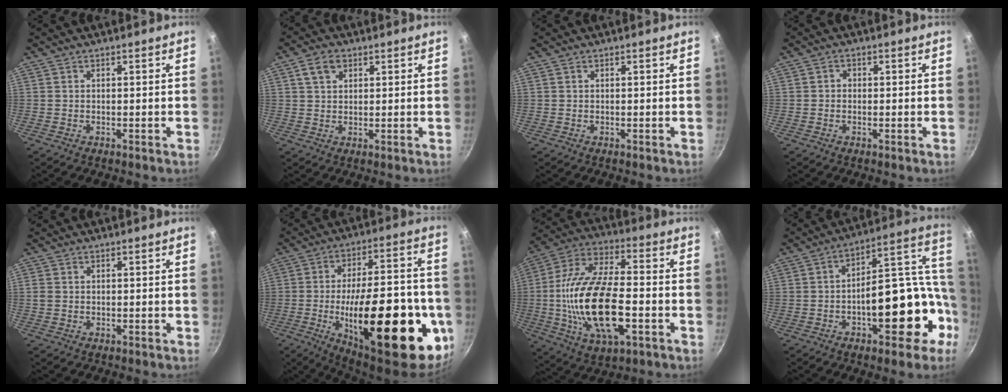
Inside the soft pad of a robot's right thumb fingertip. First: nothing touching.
{"total": 4.4, "force": [2.0, 3.0, 2.6], "torque": [-0.037, 0.001, 0.033]}
{"total": 0.0}
{"total": 1.4, "force": [-0.2, 1.2, 0.5], "torque": [-0.004, 0.003, -0.006]}
{"total": 1.4, "force": [0.0, 1.3, 0.7], "torque": [-0.012, 0.004, 0.000]}
{"total": 34.8, "force": [-9.2, 13.4, 30.7], "torque": [-0.399, 0.019, -0.119]}
{"total": 22.4, "force": [-4.1, 10.2, 19.5], "torque": [-0.373, 0.020, -0.079]}
{"total": 21.4, "force": [-5.0, 11.3, 17.5], "torque": [-0.184, 0.067, -0.061]}